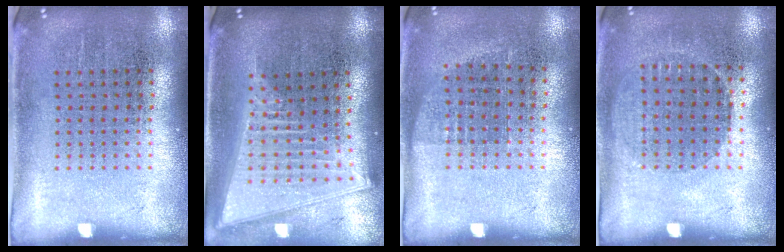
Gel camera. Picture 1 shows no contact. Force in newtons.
{"total": 2.1, "press": 1.7, "slide": 1.2}
{"total": 0.6, "press": 0.6, "slide": 0.2}
{"total": 1.0, "press": 0.8, "slide": 0.5}